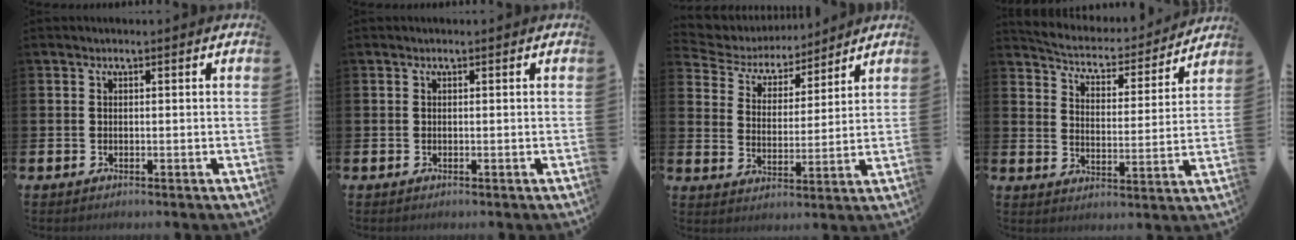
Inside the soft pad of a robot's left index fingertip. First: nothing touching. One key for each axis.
{"total": 0.0}
{"total": 5.4, "fx": 5.1, "fy": 2.0, "fz": 0.4, "tx": -0.044, "ty": -0.034, "tz": 0.086}
{"total": 5.8, "fx": 5.6, "fy": 1.0, "fz": 1.0, "tx": -0.055, "ty": -0.046, "tz": 0.094}